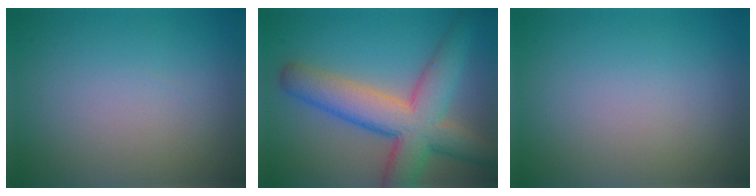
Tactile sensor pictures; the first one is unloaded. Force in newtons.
{"total": 8.7, "press": 8.7, "slide": 0.3}
{"total": 0.0}